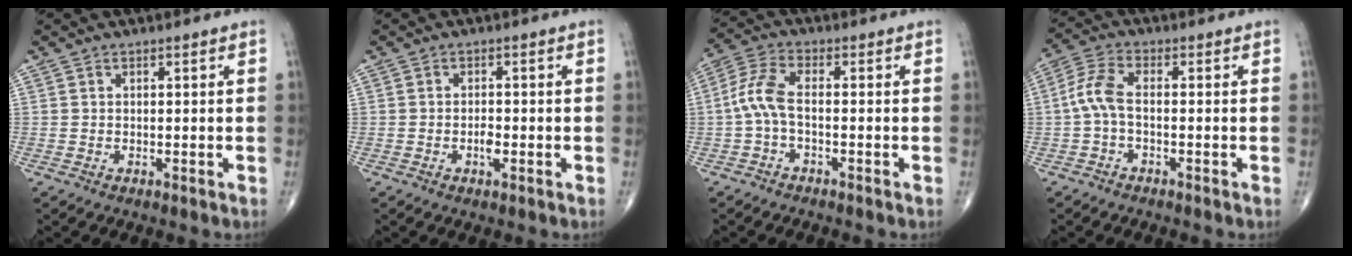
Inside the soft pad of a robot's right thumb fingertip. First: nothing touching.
{"total": 1.9, "force": [-0.7, 0.8, 1.6], "torque": [-0.023, 0.001, -0.014]}
{"total": 6.0, "force": [-1.0, 2.2, 5.5], "torque": [-0.133, 0.022, -0.030]}
{"total": 5.5, "force": [-0.8, 2.3, 4.9], "torque": [-0.117, 0.018, -0.026]}